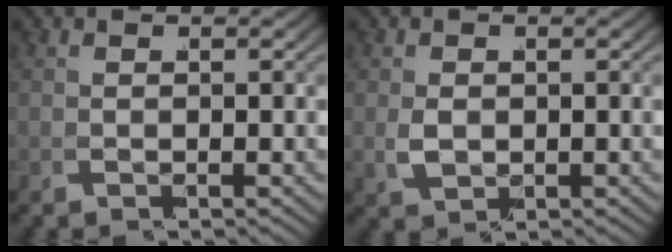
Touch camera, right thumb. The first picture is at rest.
{"total": 2.3, "force": [0.2, 1.8, 1.5], "torque": [-0.042, -0.012, 0.018]}